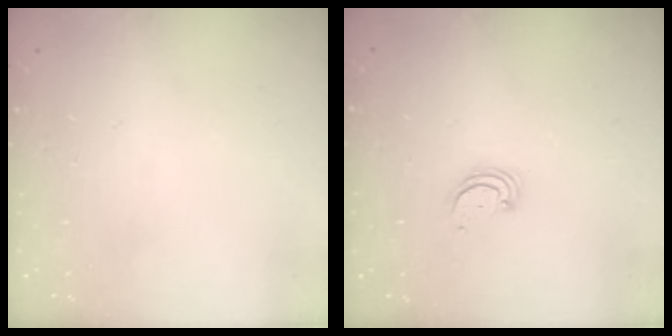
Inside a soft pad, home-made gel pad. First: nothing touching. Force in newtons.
{"total": 2.5, "press": 2.5, "slide": 0.3}